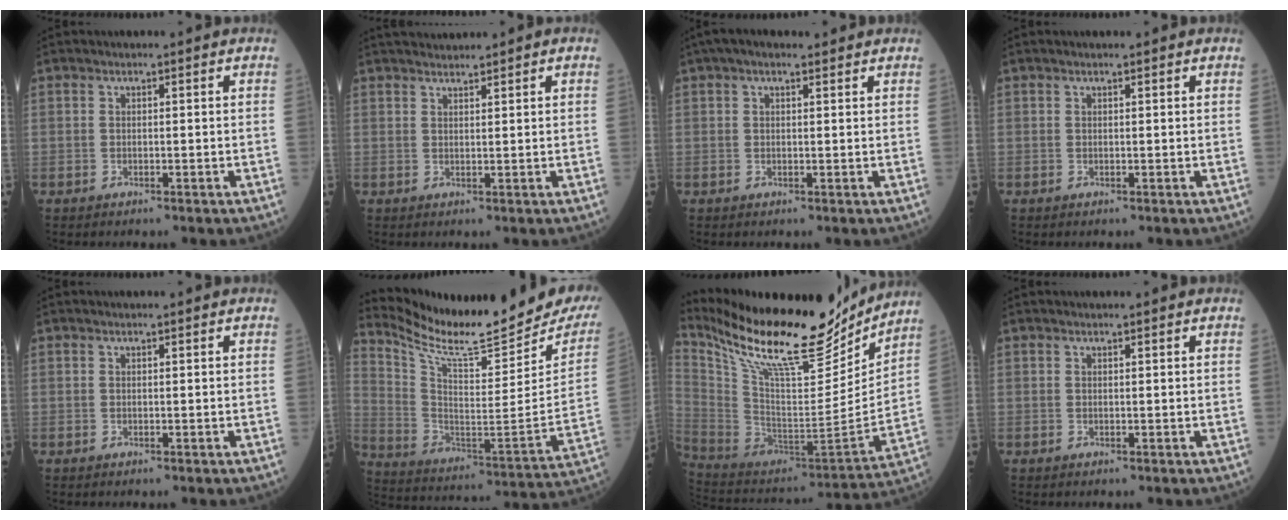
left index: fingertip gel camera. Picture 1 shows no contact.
{"total": 3.4, "force": [3.3, 0.2, 1.1], "torque": [-0.018, 0.016, 0.060]}
{"total": 4.6, "force": [3.3, 1.5, 2.8], "torque": [-0.052, 0.037, 0.054]}
{"total": 0.9, "force": [0.7, 0.1, 0.5], "torque": [-0.010, 0.007, 0.011]}
{"total": 0.9, "force": [0.8, 0.0, 0.4], "torque": [-0.007, 0.007, 0.014]}
{"total": 22.9, "force": [21.0, 3.0, 8.6], "torque": [-0.161, -0.090, 0.312]}
{"total": 26.0, "force": [21.8, 5.9, 13.0], "torque": [-0.244, -0.031, 0.355]}
{"total": 1.5, "force": [1.4, 0.0, 0.5], "torque": [-0.008, 0.011, 0.021]}